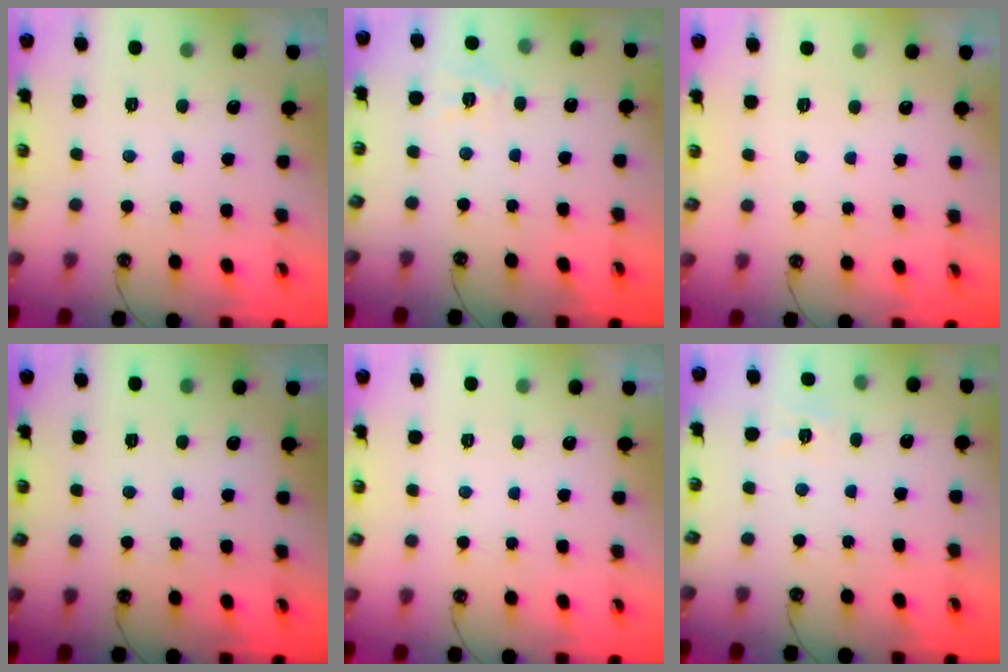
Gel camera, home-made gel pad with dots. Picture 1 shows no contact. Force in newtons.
{"total": 6.2, "press": 6.2, "slide": 0.6}
{"total": 0.5, "press": 0.5, "slide": 0.2}
{"total": 0.0}
{"total": 0.0}
{"total": 2.7, "press": 2.7, "slide": 0.5}